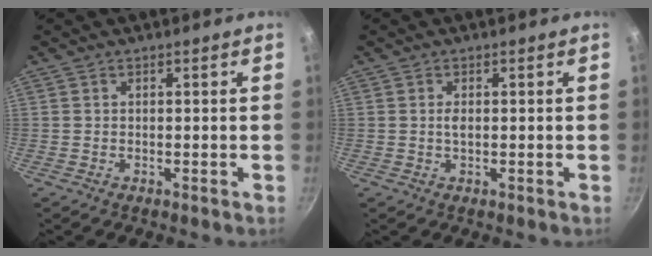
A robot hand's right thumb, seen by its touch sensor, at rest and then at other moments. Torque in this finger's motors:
{"motor_torque": [0.05, 0.21, 0.38, 0.03, 0.06]}